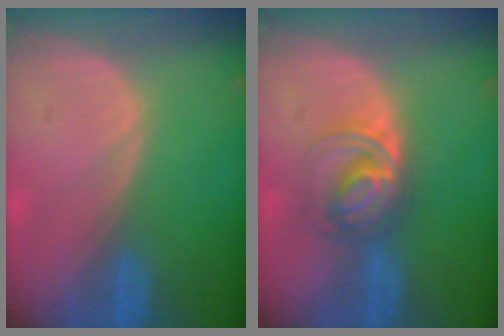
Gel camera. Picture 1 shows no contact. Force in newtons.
{"total": 6.0, "press": 5.6, "slide": 2.1}